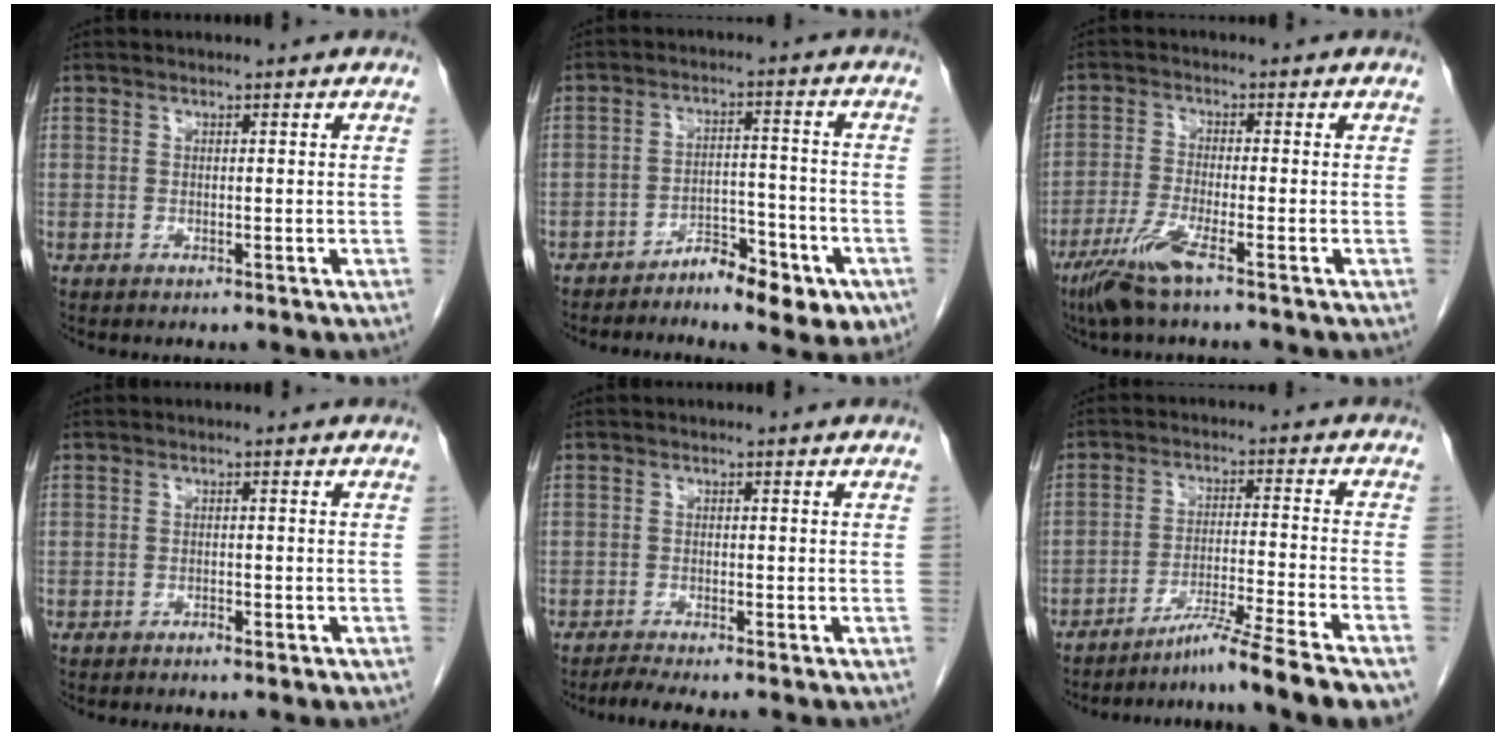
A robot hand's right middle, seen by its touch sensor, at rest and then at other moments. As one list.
[{"total": 7.9, "force": [-5.1, 2.9, 5.3], "torque": [-0.070, 0.016, -0.074]}, {"total": 5.9, "force": [-3.8, -0.1, 4.5], "torque": [-0.096, -0.016, -0.079]}, {"total": 1.2, "force": [-0.8, 0.4, 0.8], "torque": [-0.018, 0.001, -0.008]}, {"total": 2.0, "force": [-1.7, -0.5, 0.8], "torque": [-0.026, -0.008, -0.036]}, {"total": 11.4, "force": [-9.3, -2.7, 6.1], "torque": [-0.075, -0.016, -0.144]}]